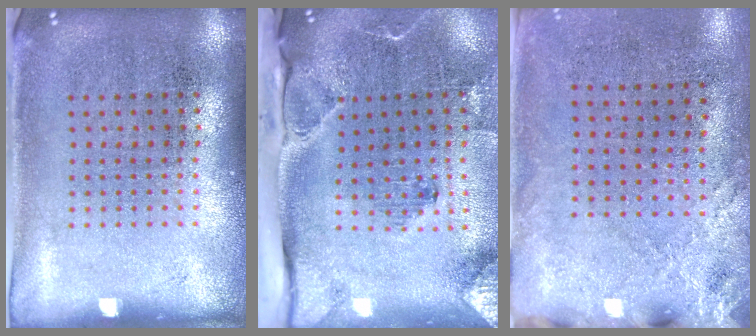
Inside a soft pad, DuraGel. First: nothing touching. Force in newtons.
{"total": 3.1, "press": 2.3, "slide": 2.1}
{"total": 2.5, "press": 2.1, "slide": 1.4}